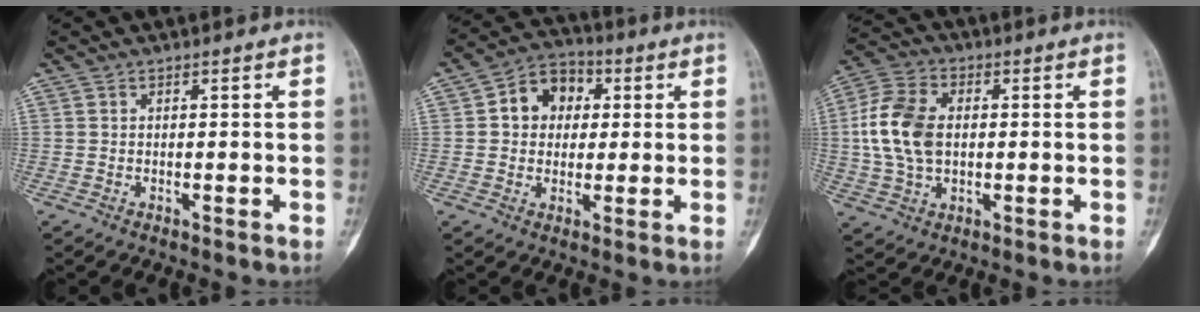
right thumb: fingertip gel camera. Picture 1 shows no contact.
{"total": 11.1, "force": [2.0, 9.2, 5.9], "torque": [-0.046, 0.013, 0.019]}
{"total": 12.5, "force": [0.6, 8.4, 9.3], "torque": [-0.181, 0.013, 0.009]}